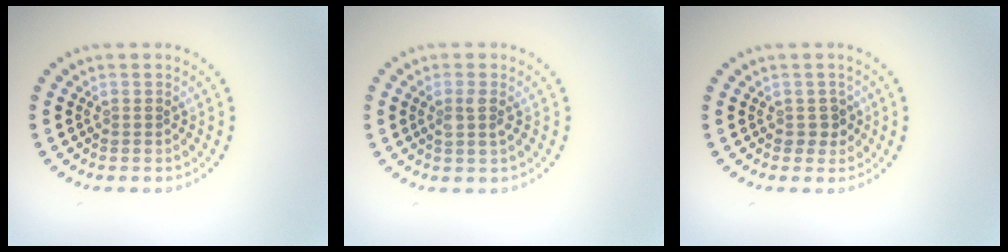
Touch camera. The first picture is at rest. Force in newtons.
{"total": 1.5, "press": 1.3, "slide": 0.9}
{"total": 1.3, "press": 1.1, "slide": 0.6}